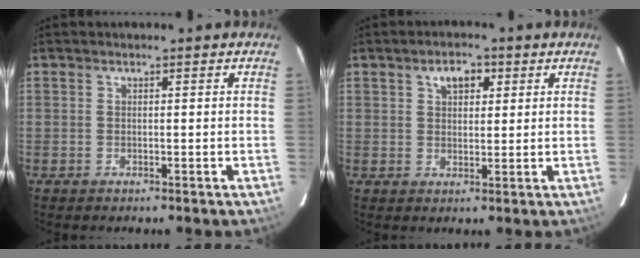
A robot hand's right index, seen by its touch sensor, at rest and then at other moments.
{"total": 4.3, "force": [2.0, 2.7, 2.7], "torque": [-0.042, 0.014, 0.034]}